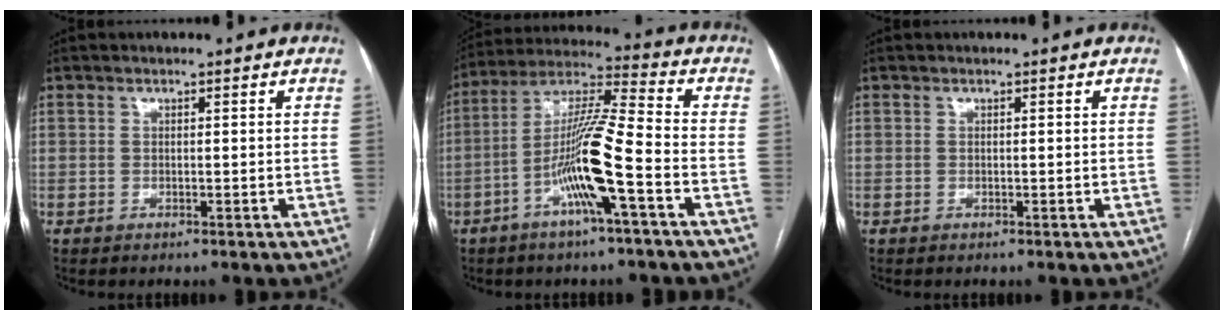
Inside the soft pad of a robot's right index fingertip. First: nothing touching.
{"total": 13.0, "force": [-4.7, 0.0, 12.1], "torque": [-0.236, 0.009, -0.092]}
{"total": 0.0}